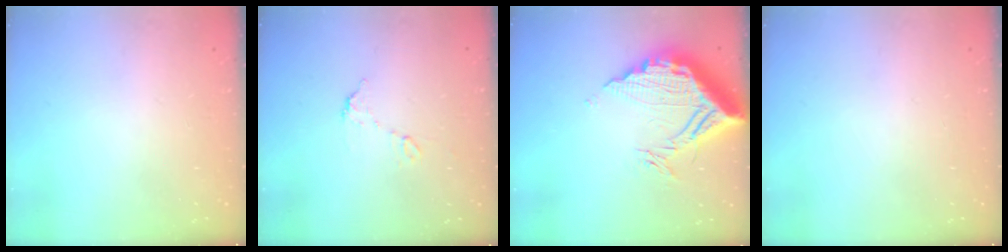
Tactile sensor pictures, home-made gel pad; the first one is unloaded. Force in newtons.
{"total": 6.0, "press": 6.0, "slide": 0.3}
{"total": 16.4, "press": 16.3, "slide": 1.5}
{"total": 0.0}